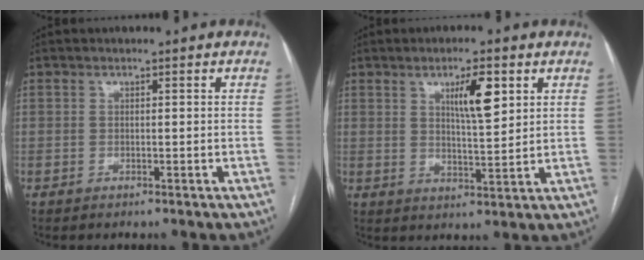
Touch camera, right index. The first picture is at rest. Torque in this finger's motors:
{"motor_torque": [0.66, 0.44, 0.15, 0.08]}